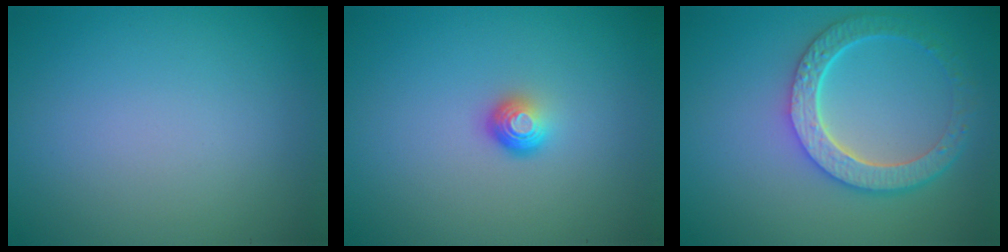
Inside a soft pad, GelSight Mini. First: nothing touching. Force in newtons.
{"total": 1.6, "press": 1.0, "slide": 1.3}
{"total": 5.7, "press": 4.3, "slide": 3.7}